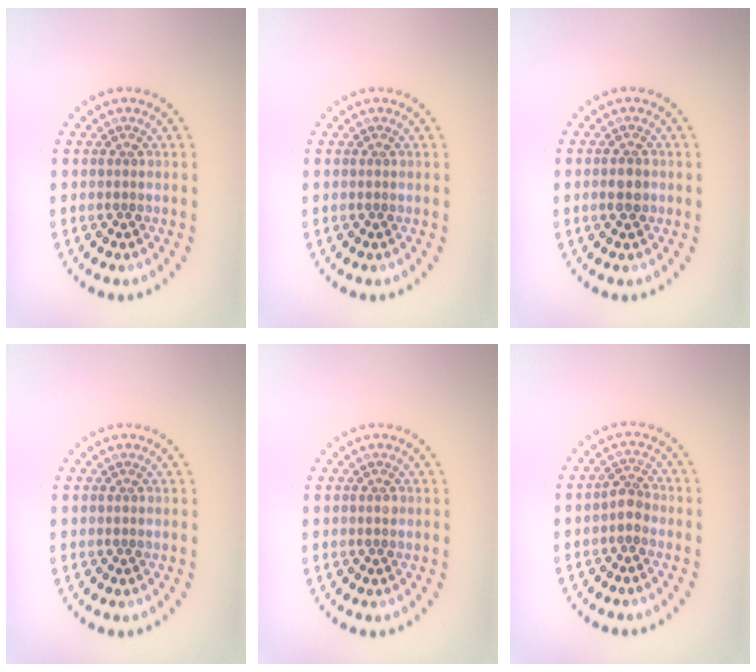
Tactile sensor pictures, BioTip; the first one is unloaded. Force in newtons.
{"total": 0.0}
{"total": 1.6, "press": 1.6, "slide": 0.3}
{"total": 0.0}
{"total": 0.5, "press": 0.5, "slide": 0.2}
{"total": 1.7, "press": 1.6, "slide": 0.7}